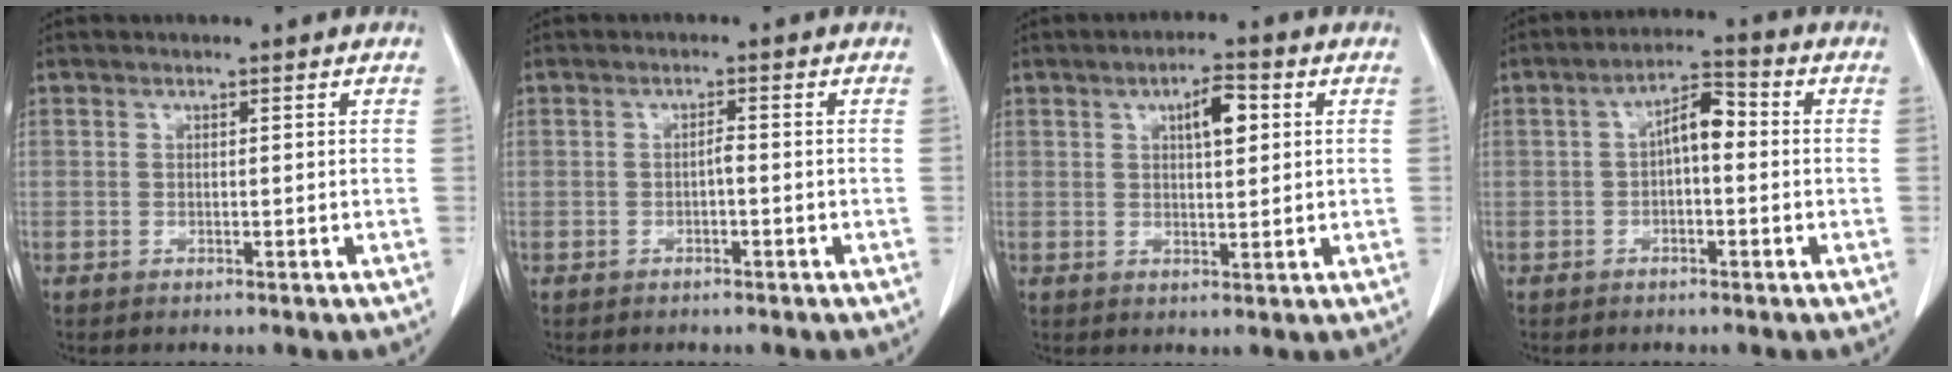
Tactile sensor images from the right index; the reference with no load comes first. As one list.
[{"total": 0.9, "force": [-0.3, 0.2, 0.8], "torque": [-0.013, 0.004, -0.008]}, {"total": 5.1, "force": [1.8, 1.6, 4.5], "torque": [-0.072, 0.006, 0.028]}, {"total": 5.4, "force": [0.1, 2.1, 4.9], "torque": [-0.084, 0.027, -0.004]}]